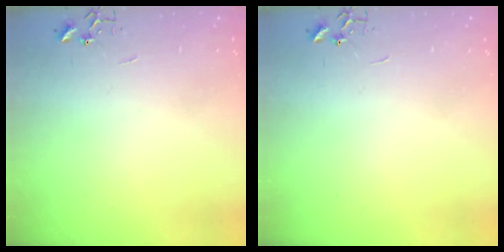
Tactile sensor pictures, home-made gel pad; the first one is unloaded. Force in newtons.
{"total": 0.0}